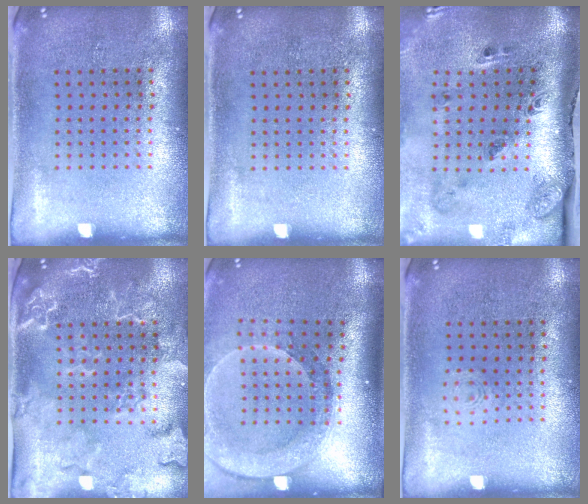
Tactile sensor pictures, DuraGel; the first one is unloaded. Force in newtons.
{"total": 0.0}
{"total": 3.4, "press": 2.1, "slide": 2.6}
{"total": 2.6, "press": 2.4, "slide": 0.9}
{"total": 2.6, "press": 2.0, "slide": 1.7}
{"total": 0.6, "press": 0.6, "slide": 0.1}